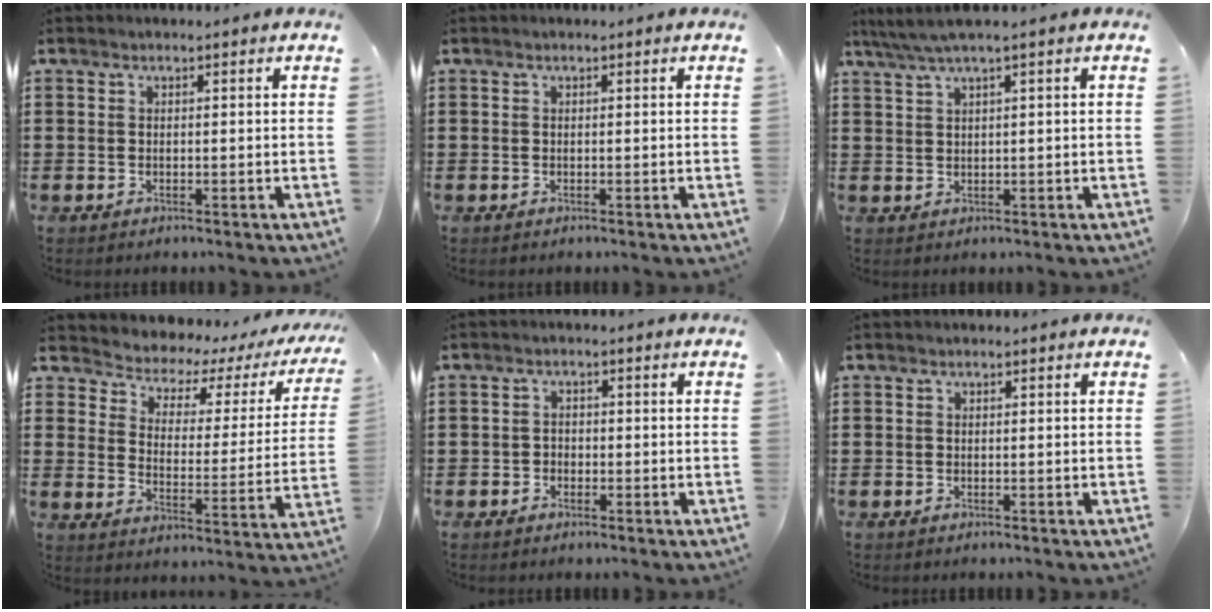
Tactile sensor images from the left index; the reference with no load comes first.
{"total": 0.0}
{"total": 2.5, "force": [1.1, -0.2, 2.2], "torque": [-0.043, -0.002, 0.019]}
{"total": 3.2, "force": [2.8, 1.3, 0.8], "torque": [-0.040, -0.031, 0.036]}
{"total": 1.3, "force": [-0.8, 1.0, 0.1], "torque": [-0.008, 0.002, -0.020]}
{"total": 0.0}